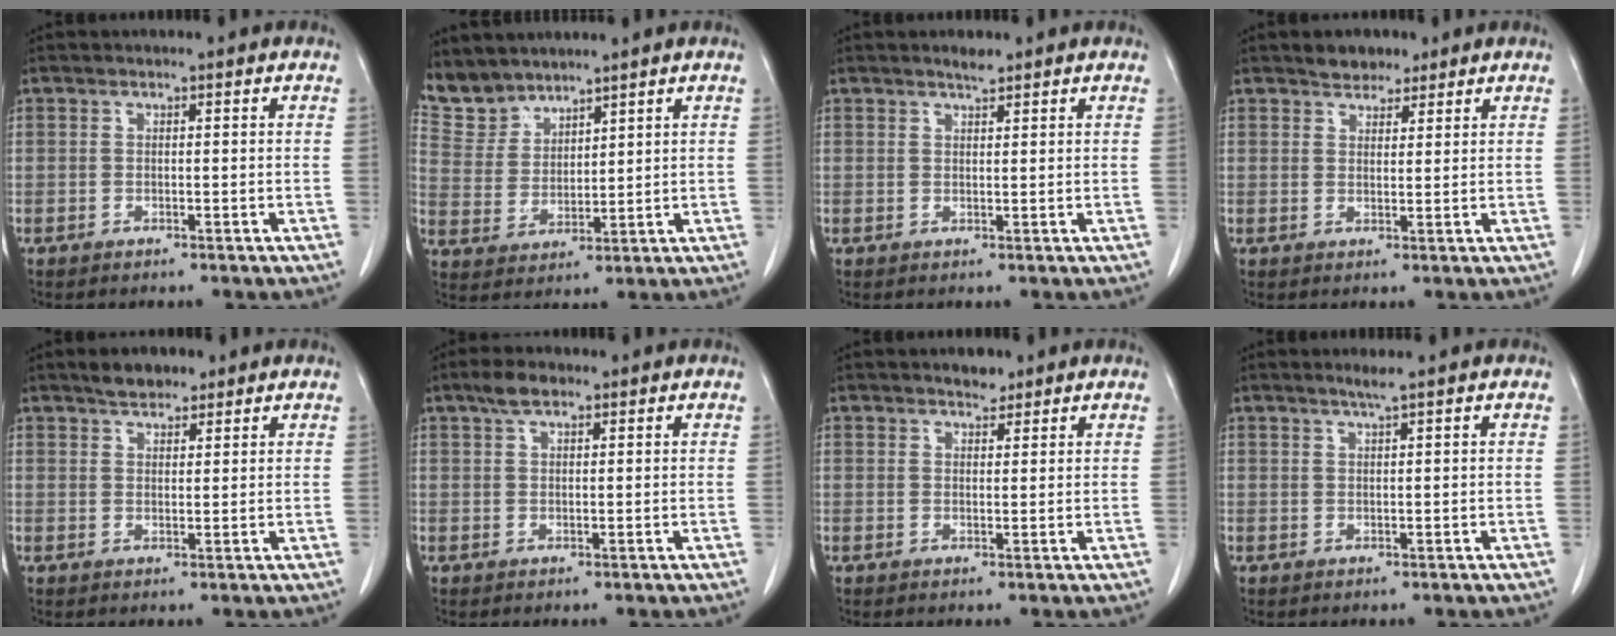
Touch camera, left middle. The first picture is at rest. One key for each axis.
{"total": 5.9, "fx": 5.6, "fy": 2.0, "fz": 0.0, "tx": -0.009, "ty": 0.008, "tz": 0.130}
{"total": 1.6, "fx": 1.4, "fy": 0.2, "fz": 0.7, "tx": -0.019, "ty": -0.001, "tz": 0.027}
{"total": 3.3, "fx": 2.7, "fy": 1.7, "fz": 0.9, "tx": -0.017, "ty": 0.007, "tz": 0.042}
{"total": 3.7, "fx": 3.0, "fy": 1.5, "fz": 1.6, "tx": -0.031, "ty": 0.008, "tz": 0.050}
{"total": 2.9, "fx": 2.0, "fy": 1.1, "fz": 1.8, "tx": -0.038, "ty": 0.008, "tz": 0.037}
{"total": 2.1, "fx": 1.8, "fy": 0.8, "fz": 0.7, "tx": -0.015, "ty": -0.001, "tz": 0.027}
{"total": 1.6, "fx": 1.2, "fy": -0.6, "fz": 0.9, "tx": -0.023, "ty": -0.006, "tz": 0.026}